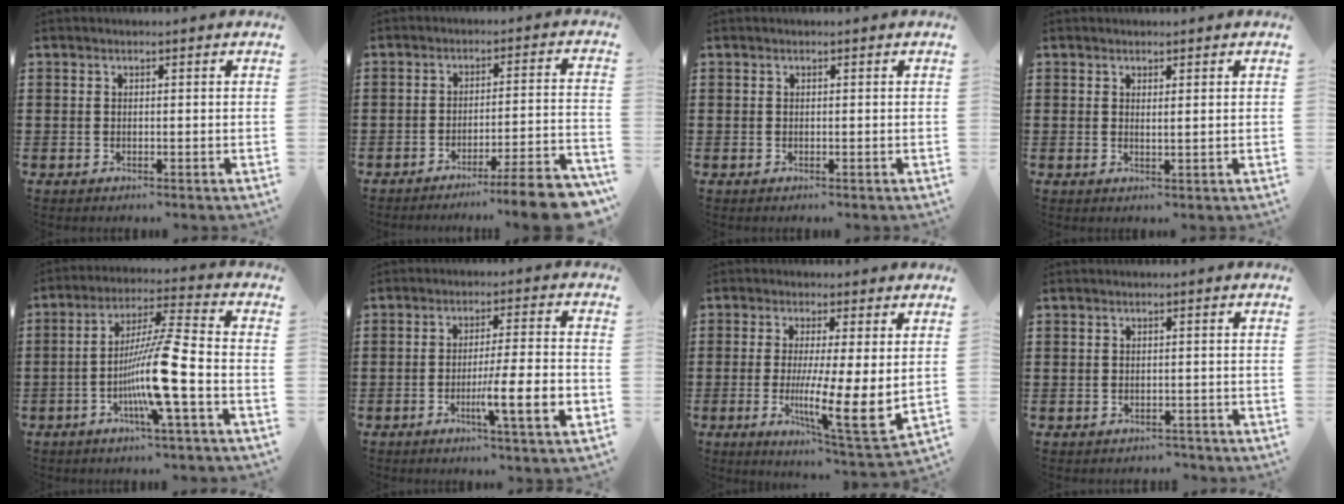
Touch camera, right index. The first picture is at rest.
{"total": 6.6, "force": [-5.5, -0.5, 3.6], "torque": [-0.052, -0.008, -0.105]}
{"total": 0.0}
{"total": 1.2, "force": [1.1, 0.0, 0.5], "torque": [-0.011, 0.000, 0.021]}
{"total": 11.5, "force": [-3.6, -0.1, 10.9], "torque": [-0.219, -0.013, -0.076]}
{"total": 9.0, "force": [-2.9, 0.3, 8.5], "torque": [-0.145, -0.011, -0.050]}
{"total": 9.7, "force": [-0.7, 1.6, 9.5], "torque": [-0.150, -0.026, -0.009]}
{"total": 1.0, "force": [-0.9, 0.5, -0.1], "torque": [-0.002, 0.004, -0.021]}